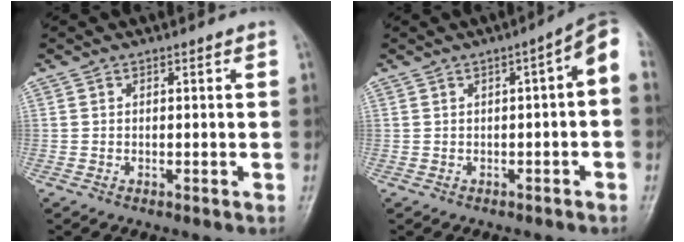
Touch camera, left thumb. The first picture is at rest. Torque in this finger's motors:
{"motor_torque": [-0.27, 0.36, -0.11, -0.10, 0.11]}